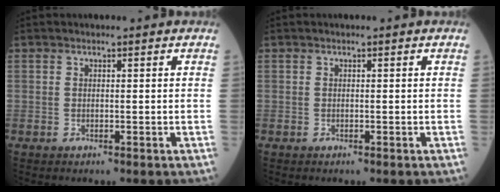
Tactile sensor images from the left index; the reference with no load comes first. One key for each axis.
{"total": 0.0}